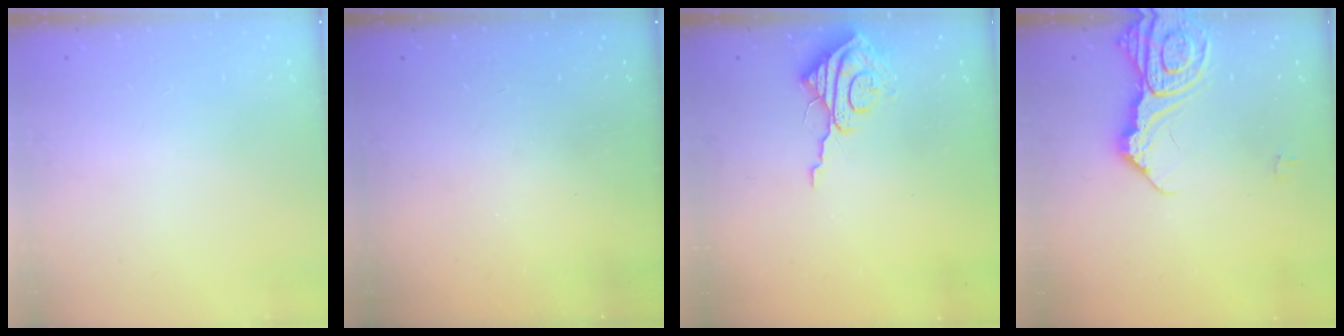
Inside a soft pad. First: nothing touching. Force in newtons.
{"total": 0.0}
{"total": 9.4, "press": 9.4, "slide": 1.0}
{"total": 14.6, "press": 14.5, "slide": 1.6}